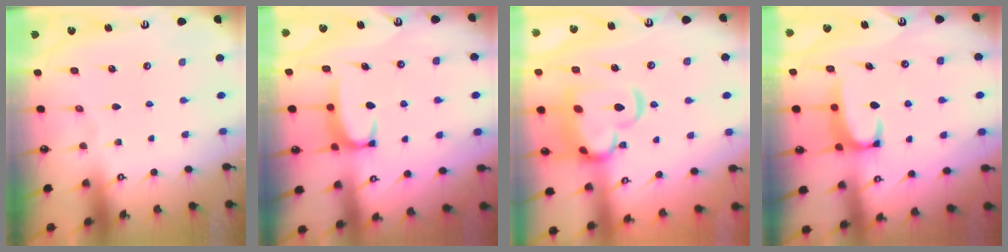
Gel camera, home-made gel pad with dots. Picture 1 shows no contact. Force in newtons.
{"total": 1.8, "press": 1.7, "slide": 0.5}
{"total": 10.7, "press": 10.5, "slide": 2.0}
{"total": 1.9, "press": 1.9, "slide": 0.3}